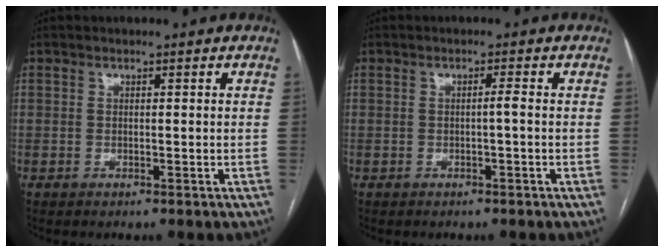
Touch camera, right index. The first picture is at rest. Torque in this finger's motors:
{"motor_torque": [0.00, 0.13, -0.06, 0.02]}